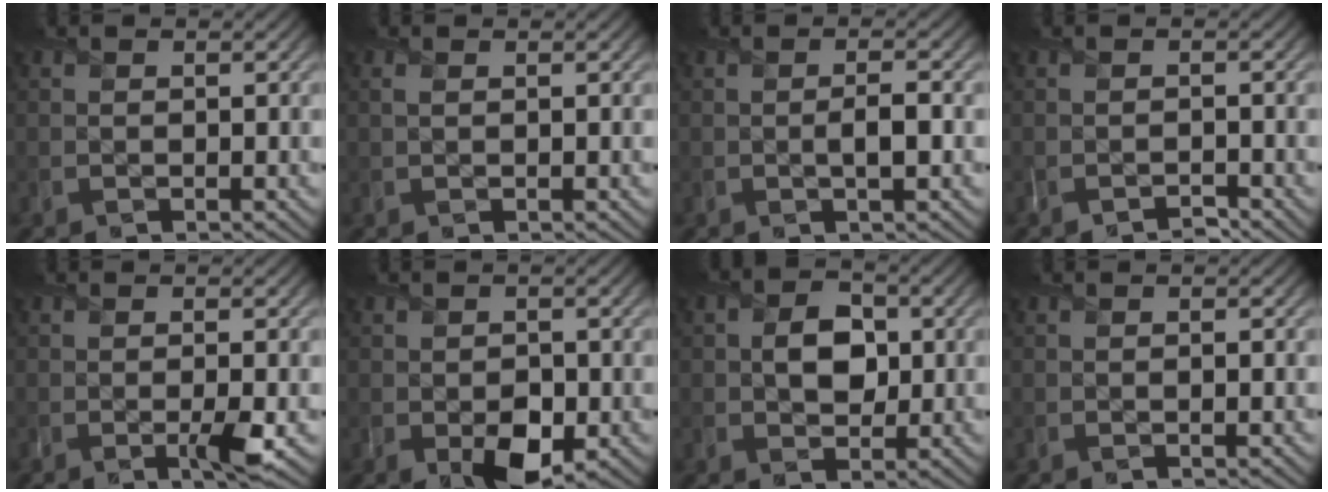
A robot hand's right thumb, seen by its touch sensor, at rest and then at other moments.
{"total": 0.7, "force": [0.3, 0.4, 0.5], "torque": [-0.015, 0.003, 0.005]}
{"total": 2.0, "force": [-0.4, 0.6, 1.9], "torque": [-0.032, 0.002, -0.010]}
{"total": 1.5, "force": [-1.5, 0.3, 0.3], "torque": [-0.004, -0.001, -0.032]}
{"total": 2.2, "force": [-0.5, 0.3, 2.1], "torque": [-0.037, -0.003, -0.012]}
{"total": 4.6, "force": [-1.3, 3.2, 3.1], "torque": [-0.059, -0.020, -0.016]}
{"total": 4.8, "force": [0.4, 3.7, 3.1], "torque": [-0.059, -0.002, -0.004]}
{"total": 0.0}